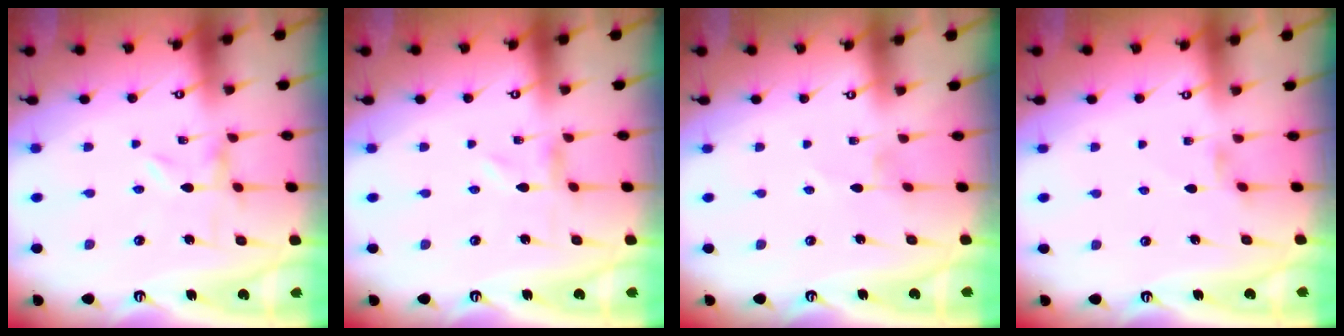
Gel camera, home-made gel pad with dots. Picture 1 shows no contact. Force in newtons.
{"total": 0.0}
{"total": 0.9, "press": 0.9, "slide": 0.2}
{"total": 1.2, "press": 1.1, "slide": 0.3}